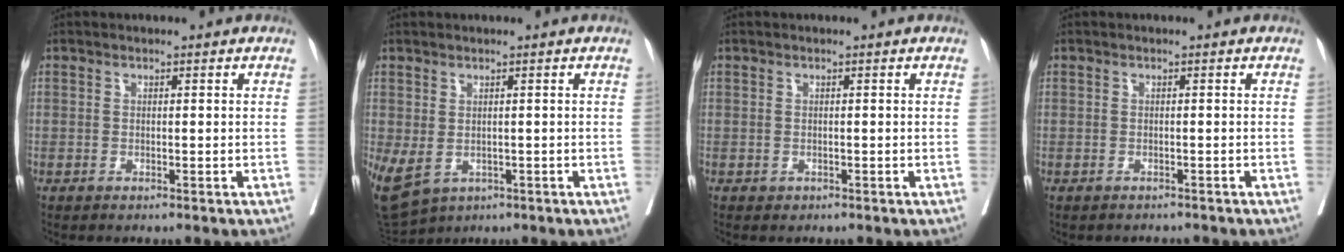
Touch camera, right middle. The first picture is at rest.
{"total": 8.4, "force": [-2.8, 5.8, 5.3], "torque": [-0.125, -0.010, -0.035]}
{"total": 0.0}
{"total": 2.4, "force": [-2.2, 0.7, 0.6], "torque": [-0.013, -0.002, -0.028]}